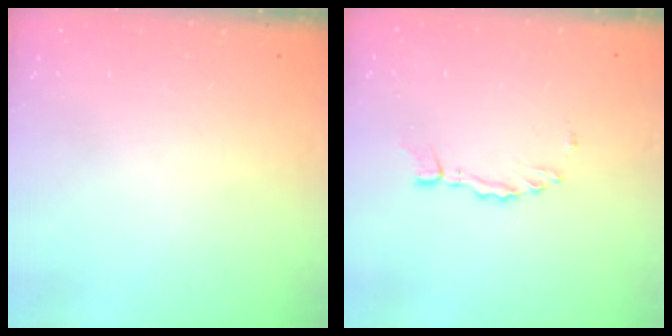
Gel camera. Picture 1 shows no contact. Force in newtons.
{"total": 2.3, "press": 2.2, "slide": 0.4}